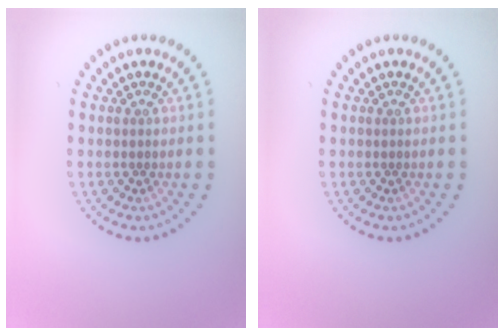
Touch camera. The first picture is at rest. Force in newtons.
{"total": 0.0}